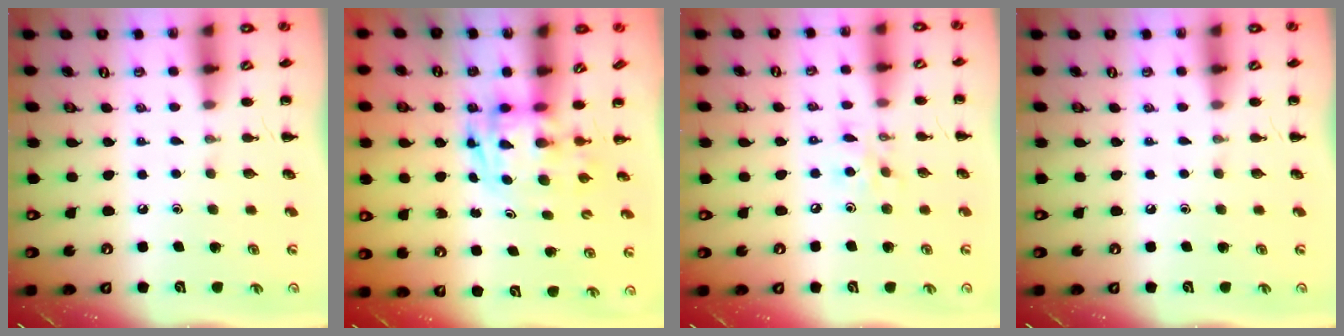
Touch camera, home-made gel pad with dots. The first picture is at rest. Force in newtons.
{"total": 2.8, "press": 2.8, "slide": 0.5}
{"total": 5.9, "press": 5.8, "slide": 0.7}
{"total": 0.0}